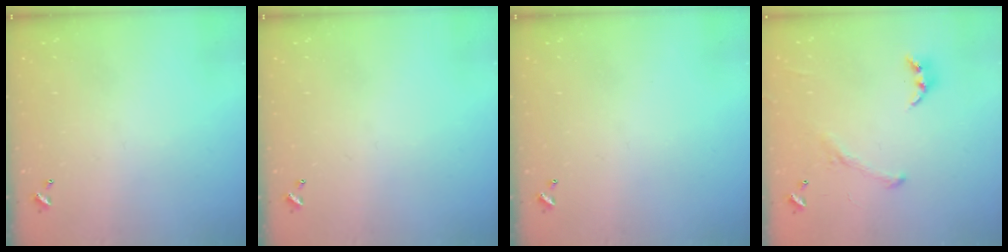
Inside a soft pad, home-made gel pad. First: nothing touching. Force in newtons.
{"total": 0.0}
{"total": 0.0}
{"total": 1.6, "press": 1.4, "slide": 0.8}